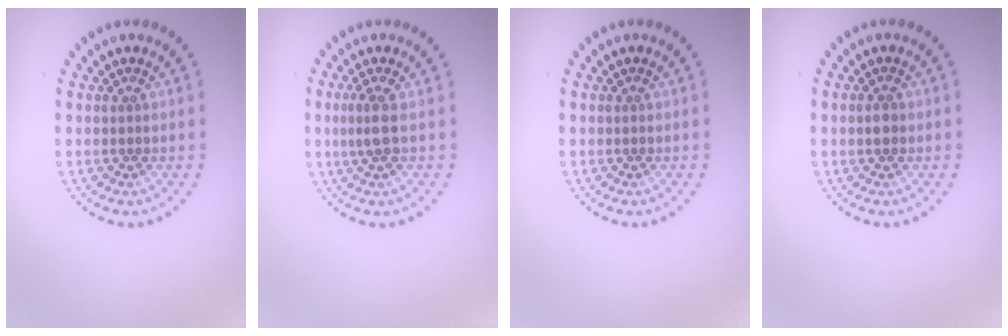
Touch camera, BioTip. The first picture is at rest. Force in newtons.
{"total": 1.7, "press": 1.4, "slide": 0.9}
{"total": 0.0}
{"total": 1.3, "press": 1.3, "slide": 0.1}